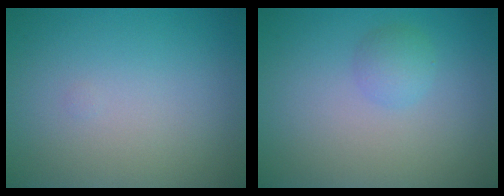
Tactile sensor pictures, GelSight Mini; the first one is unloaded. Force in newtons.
{"total": 1.6, "press": 1.6, "slide": 0.0}